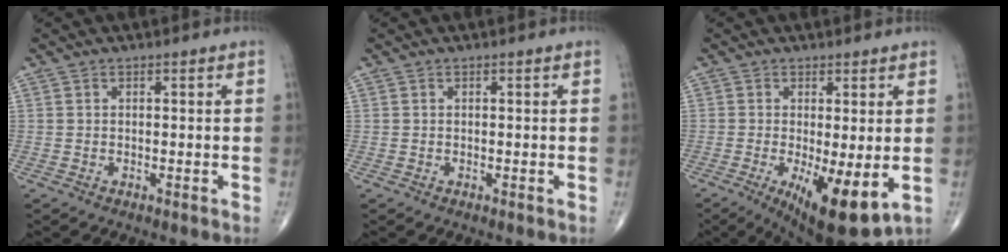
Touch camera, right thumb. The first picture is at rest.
{"total": 0.0}
{"total": 11.1, "force": [-2.5, 3.3, 10.3], "torque": [-0.159, -0.024, -0.028]}